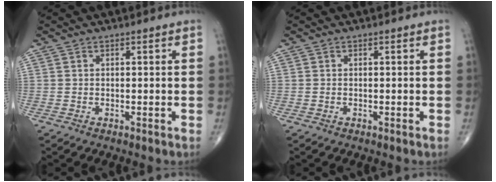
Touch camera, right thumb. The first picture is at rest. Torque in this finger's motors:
{"motor_torque": [-0.37, -0.22, -0.33, -0.19, -0.04]}